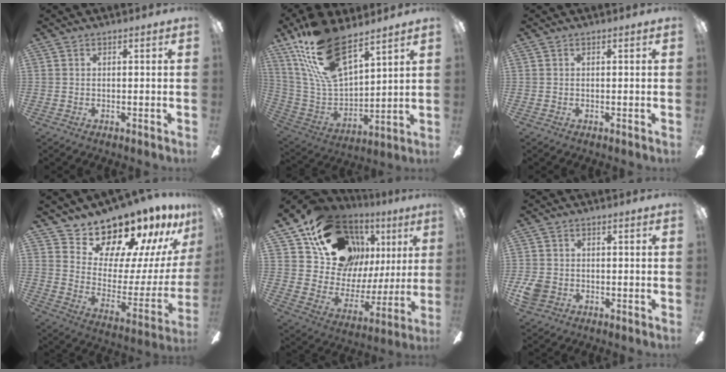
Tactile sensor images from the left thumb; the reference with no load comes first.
{"total": 21.4, "force": [14.7, 8.7, 12.8], "torque": [-0.267, -0.087, 0.263]}
{"total": 0.0}
{"total": 14.7, "force": [13.7, 4.6, 2.6], "torque": [-0.045, -0.135, 0.239]}
{"total": 18.2, "force": [12.0, 11.7, 7.2], "torque": [-0.138, -0.083, 0.233]}
{"total": 5.2, "force": [-2.0, 4.1, 2.5], "torque": [-0.057, 0.011, -0.037]}